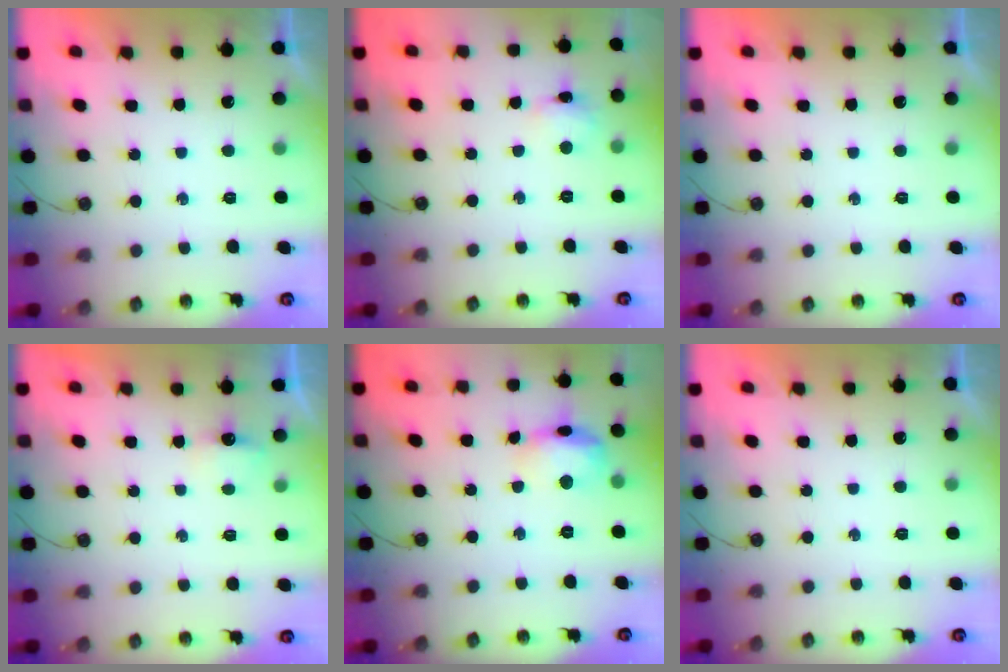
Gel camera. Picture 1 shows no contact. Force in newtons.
{"total": 2.8, "press": 2.8, "slide": 0.5}
{"total": 0.0}
{"total": 2.9, "press": 2.9, "slide": 0.3}
{"total": 11.8, "press": 10.8, "slide": 4.8}
{"total": 0.0}